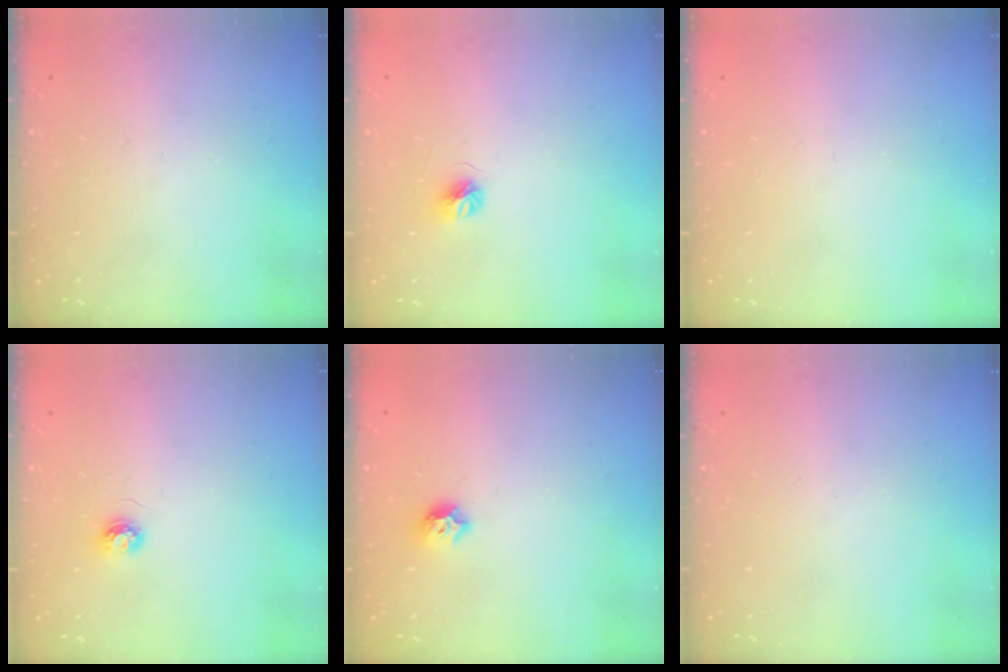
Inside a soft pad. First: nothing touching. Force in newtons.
{"total": 4.5, "press": 4.5, "slide": 0.4}
{"total": 0.0}
{"total": 3.7, "press": 3.7, "slide": 0.3}
{"total": 6.7, "press": 6.6, "slide": 1.1}
{"total": 0.0}